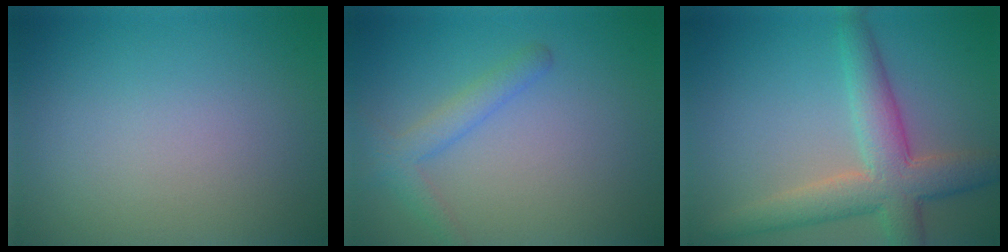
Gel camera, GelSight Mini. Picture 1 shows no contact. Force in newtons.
{"total": 2.3, "press": 2.3, "slide": 0.1}
{"total": 6.0, "press": 6.0, "slide": 0.3}